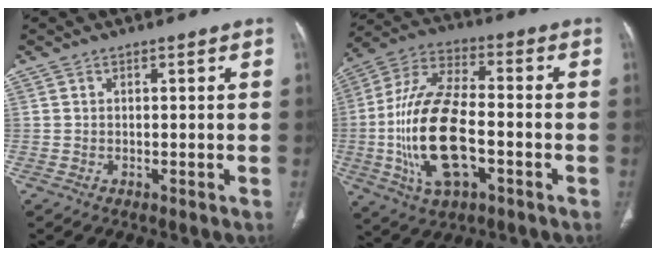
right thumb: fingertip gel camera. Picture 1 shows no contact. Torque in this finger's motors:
{"motor_torque": [3.91, 1.10, 2.37, -0.40, 0.74]}